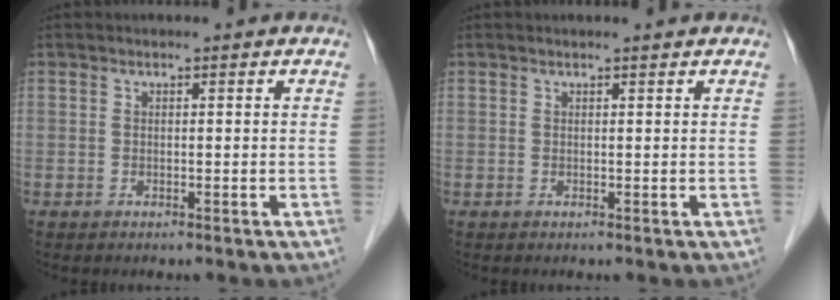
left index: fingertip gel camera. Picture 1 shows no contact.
{"total": 1.0, "force": [0.9, -0.1, 0.3], "torque": [-0.010, 0.002, 0.014]}